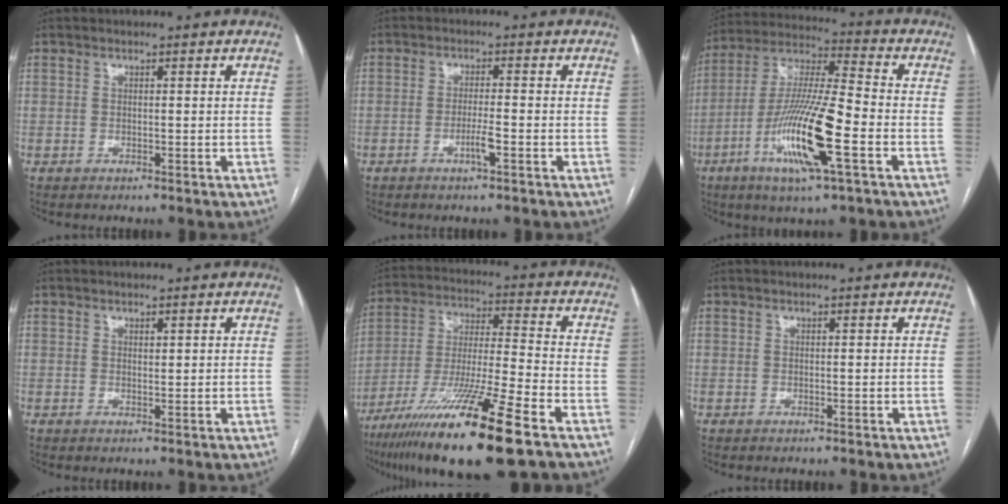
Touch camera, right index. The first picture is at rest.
{"total": 2.9, "force": [-1.5, -0.3, 2.5], "torque": [-0.049, -0.003, -0.029]}
{"total": 16.4, "force": [-5.9, 1.0, 15.2], "torque": [-0.305, -0.015, -0.110]}
{"total": 0.6, "force": [0.4, 0.2, 0.4], "torque": [-0.007, -0.004, 0.006]}
{"total": 19.8, "force": [-12.0, 0.4, 15.8], "torque": [-0.287, -0.049, -0.213]}
{"total": 0.0}